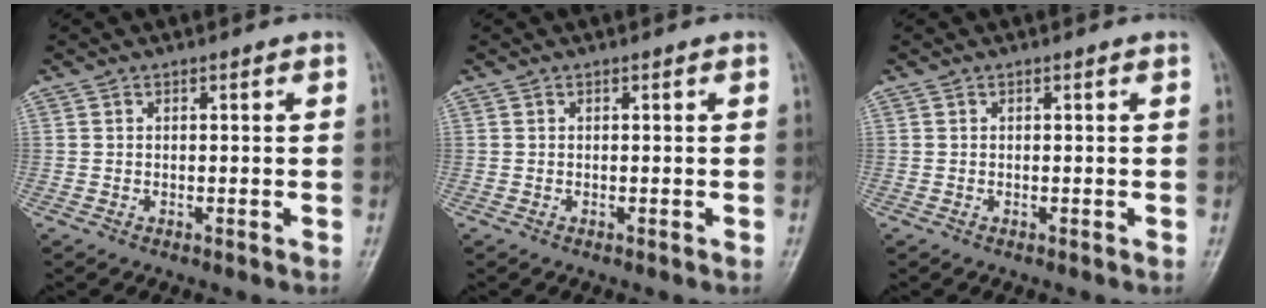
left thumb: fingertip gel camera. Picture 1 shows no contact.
{"total": 0.0}
{"total": 0.0}